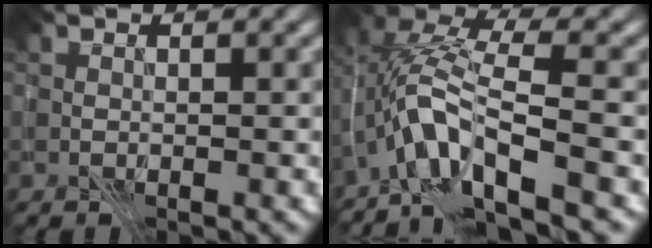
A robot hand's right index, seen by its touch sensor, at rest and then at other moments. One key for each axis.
{"total": 8.3, "fx": -3.4, "fy": 2.9, "fz": 7.0, "tx": -0.129, "ty": 0.013, "tz": -0.073}